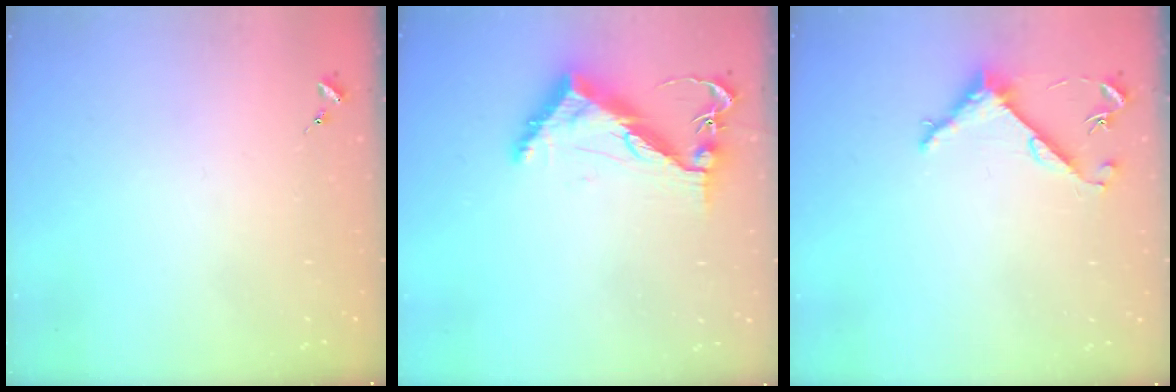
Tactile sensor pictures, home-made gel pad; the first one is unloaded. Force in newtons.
{"total": 9.7, "press": 9.6, "slide": 1.4}
{"total": 5.6, "press": 5.6, "slide": 0.2}